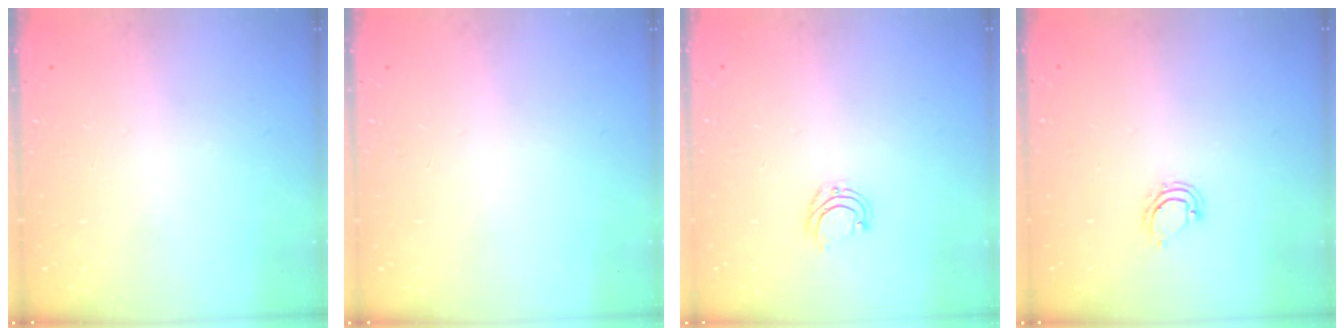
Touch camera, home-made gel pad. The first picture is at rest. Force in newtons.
{"total": 0.0}
{"total": 4.6, "press": 4.5, "slide": 0.5}
{"total": 5.0, "press": 5.0, "slide": 0.2}